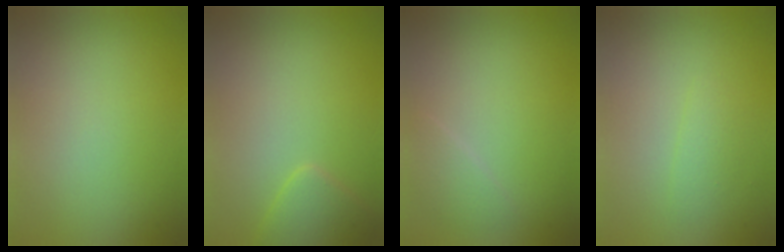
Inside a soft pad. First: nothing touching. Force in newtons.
{"total": 2.1, "press": 2.1, "slide": 0.1}
{"total": 1.4, "press": 1.4, "slide": 0.1}
{"total": 1.1, "press": 1.1, "slide": 0.1}